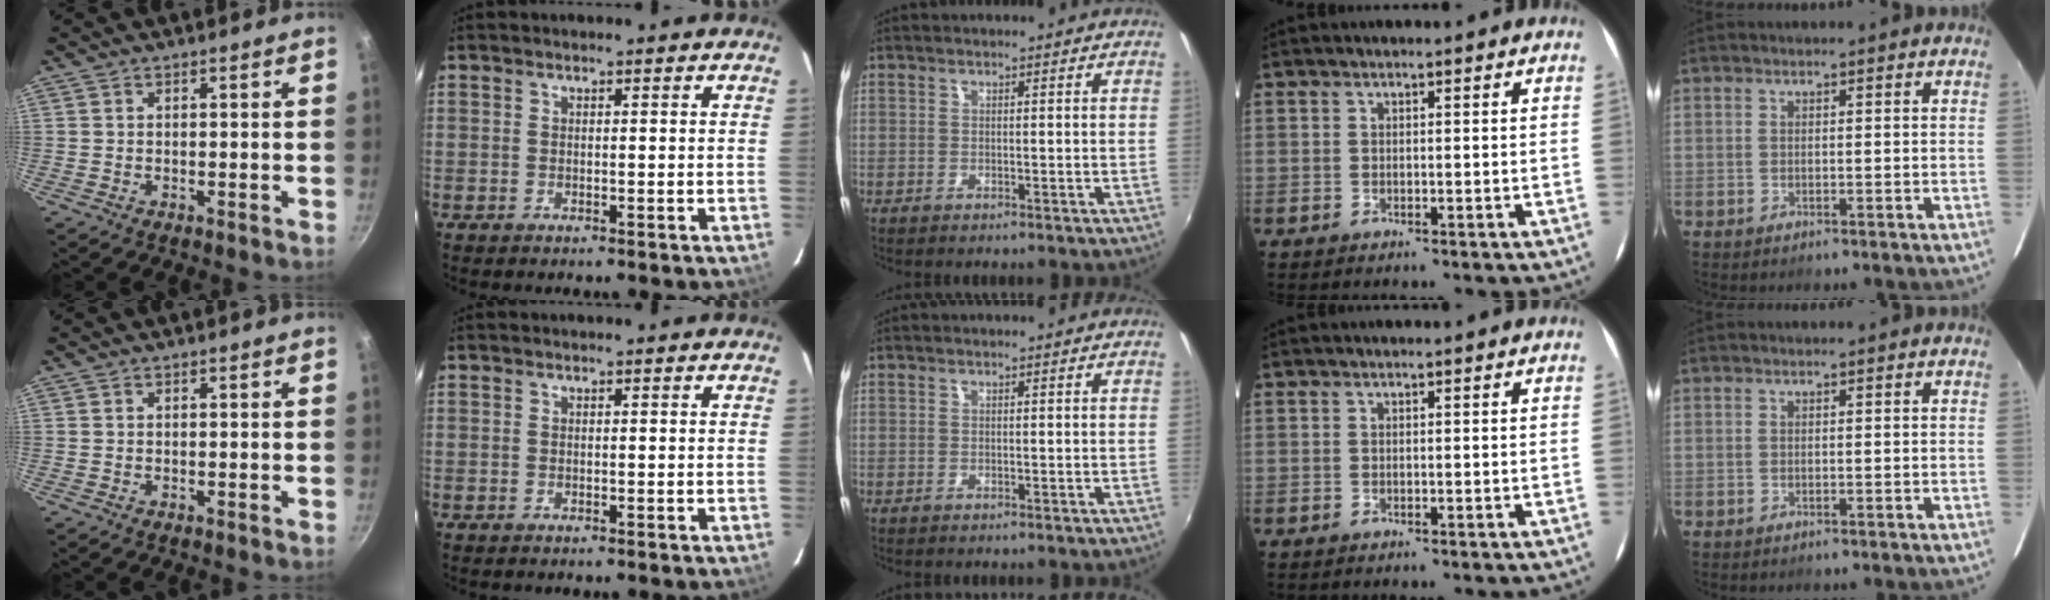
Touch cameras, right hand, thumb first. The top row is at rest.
{}